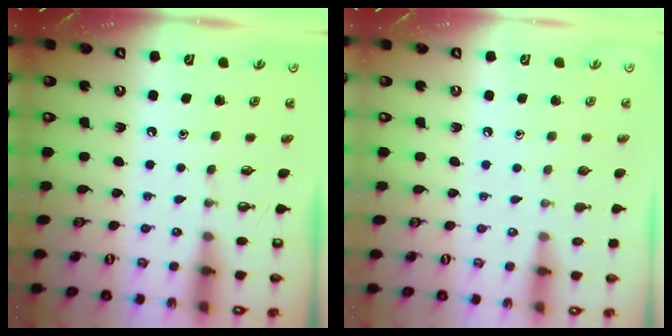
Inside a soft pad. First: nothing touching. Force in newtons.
{"total": 0.0}